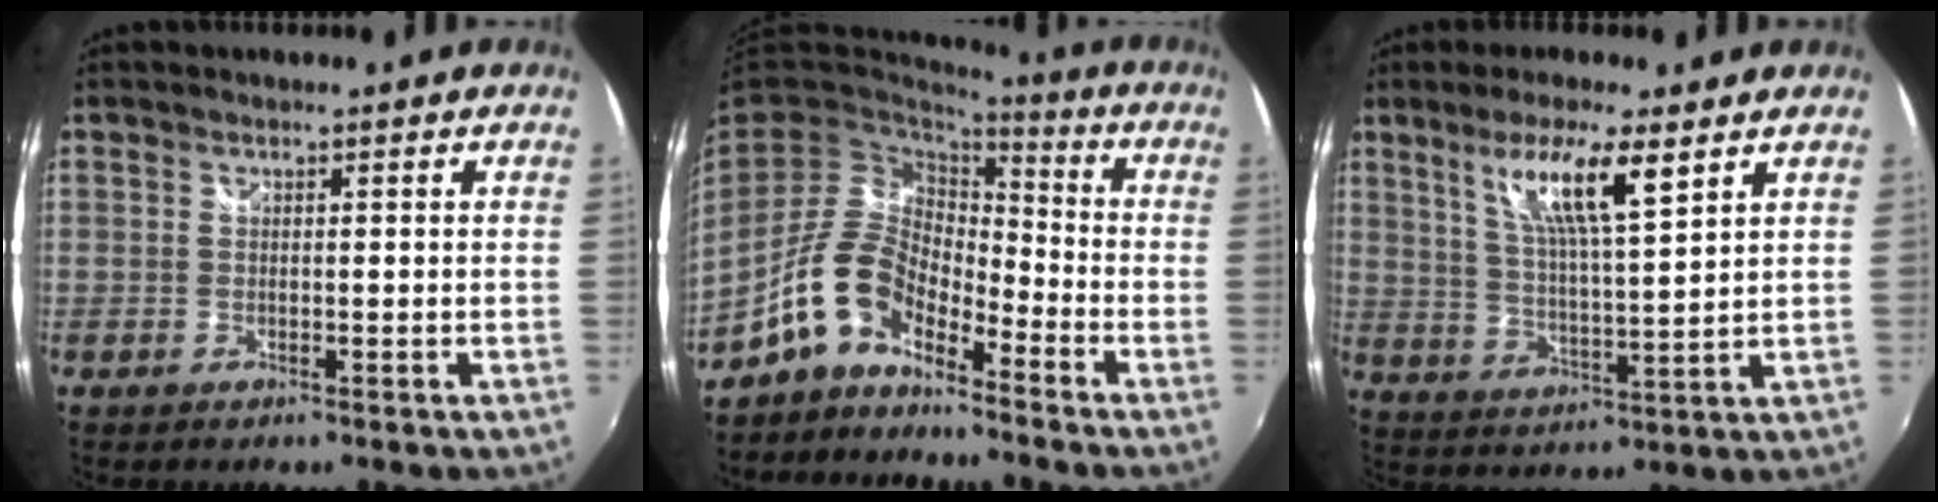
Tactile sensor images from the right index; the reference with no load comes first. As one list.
[{"total": 10.7, "force": [-7.3, 5.0, 6.0], "torque": [-0.124, 0.020, -0.148]}, {"total": 10.2, "force": [5.9, 1.0, 8.3], "torque": [-0.149, -0.001, 0.109]}]